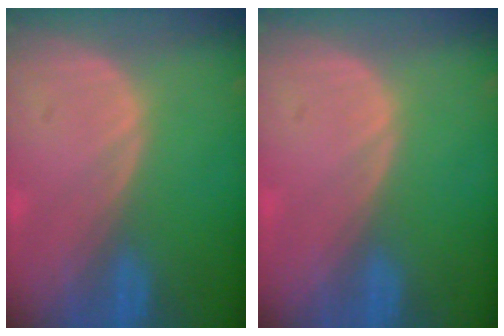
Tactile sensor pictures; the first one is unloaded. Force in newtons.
{"total": 0.0}